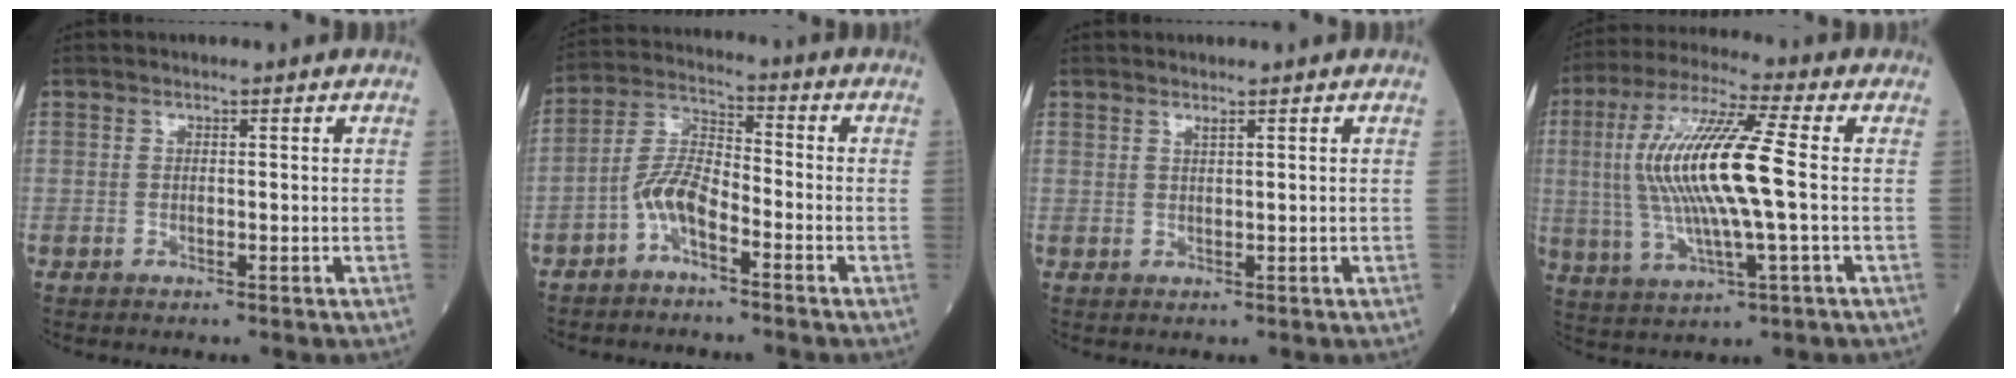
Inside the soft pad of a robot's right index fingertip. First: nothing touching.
{"total": 6.2, "force": [-3.4, 2.1, 4.7], "torque": [-0.106, 0.015, -0.071]}
{"total": 0.8, "force": [0.7, -0.2, 0.4], "torque": [-0.009, -0.005, 0.015]}
{"total": 15.5, "force": [0.4, 1.5, 15.4], "torque": [-0.323, 0.009, 0.006]}